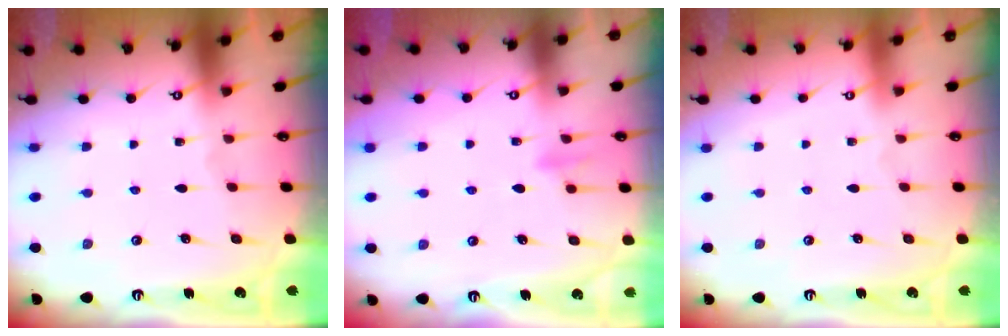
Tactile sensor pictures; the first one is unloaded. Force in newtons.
{"total": 8.7, "press": 8.6, "slide": 1.3}
{"total": 3.9, "press": 3.9, "slide": 0.1}